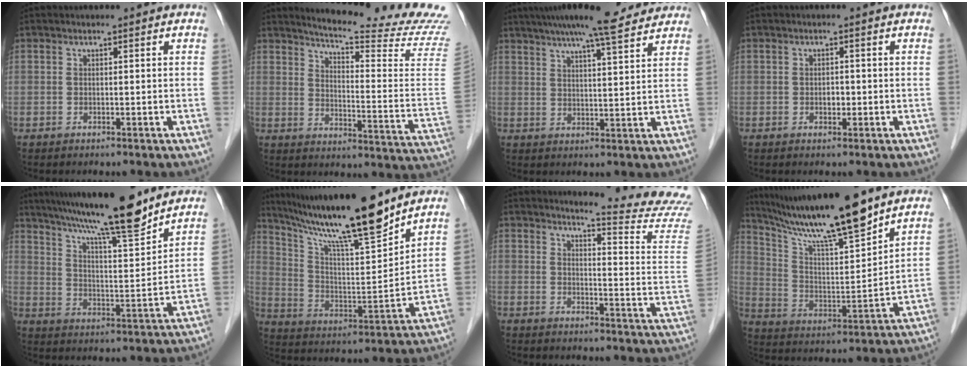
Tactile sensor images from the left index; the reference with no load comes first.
{"total": 21.4, "force": [19.8, -1.8, 8.0], "torque": [-0.133, -0.127, 0.239]}
{"total": 15.3, "force": [13.0, 1.8, 7.9], "torque": [-0.130, 0.031, 0.181]}
{"total": 1.4, "force": [-0.4, 0.9, 1.0], "torque": [-0.016, 0.001, -0.006]}
{"total": 16.5, "force": [13.6, 0.6, 9.4], "torque": [-0.153, 0.005, 0.216]}
{"total": 20.0, "force": [16.4, 0.6, 11.4], "torque": [-0.197, -0.004, 0.280]}
{"total": 15.0, "force": [14.6, -2.0, 2.9], "torque": [-0.041, -0.138, 0.153]}
{"total": 17.7, "force": [14.7, 0.2, 9.9], "torque": [-0.175, -0.002, 0.258]}